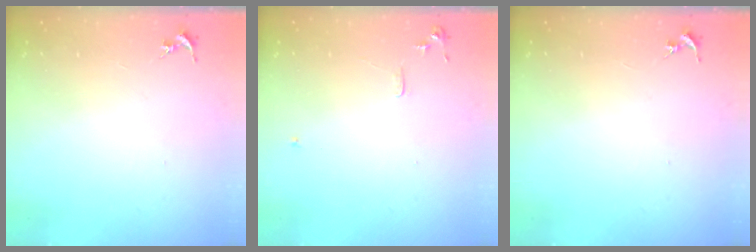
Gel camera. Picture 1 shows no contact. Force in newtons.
{"total": 6.0, "press": 6.0, "slide": 0.7}
{"total": 0.0}